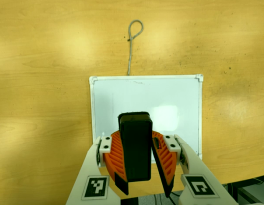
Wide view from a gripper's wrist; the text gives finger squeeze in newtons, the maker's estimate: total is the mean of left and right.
{"total": 9.9, "left": 10.4, "right": 9.3}